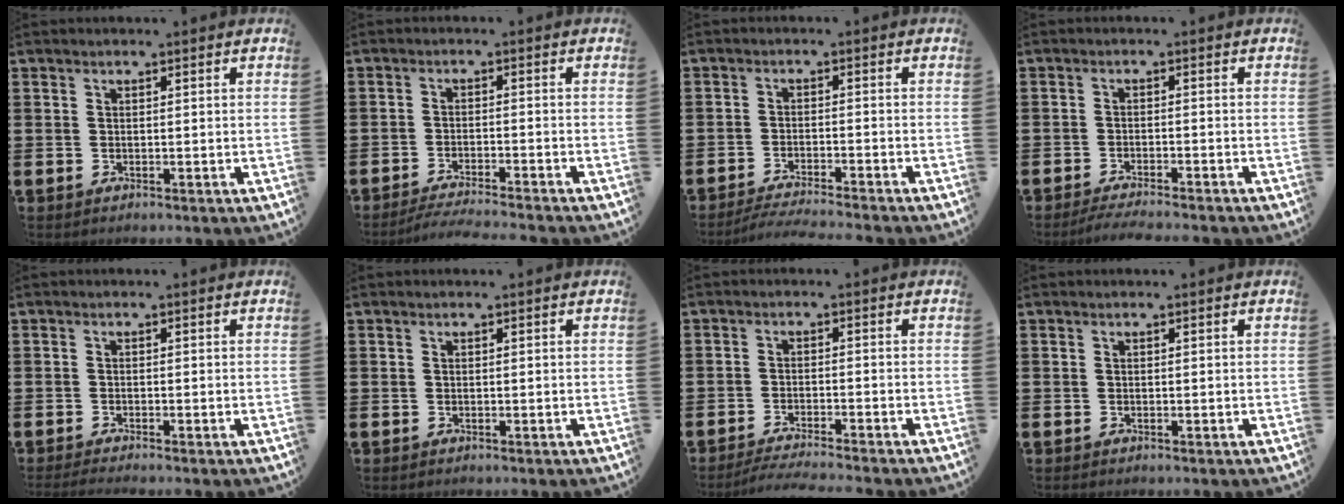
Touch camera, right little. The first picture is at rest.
{"total": 2.7, "force": [-2.5, -0.3, 0.9], "torque": [-0.013, 0.001, -0.049]}
{"total": 2.7, "force": [-2.5, -0.3, 1.0], "torque": [-0.015, 0.001, -0.048]}
{"total": 1.9, "force": [-1.8, -0.2, 0.7], "torque": [-0.010, 0.004, -0.035]}
{"total": 0.8, "force": [-0.6, 0.0, 0.5], "torque": [-0.008, -0.001, -0.013]}
{"total": 0.0}
{"total": 2.4, "force": [-2.2, -0.3, 0.9], "torque": [-0.014, 0.002, -0.042]}
{"total": 0.0}